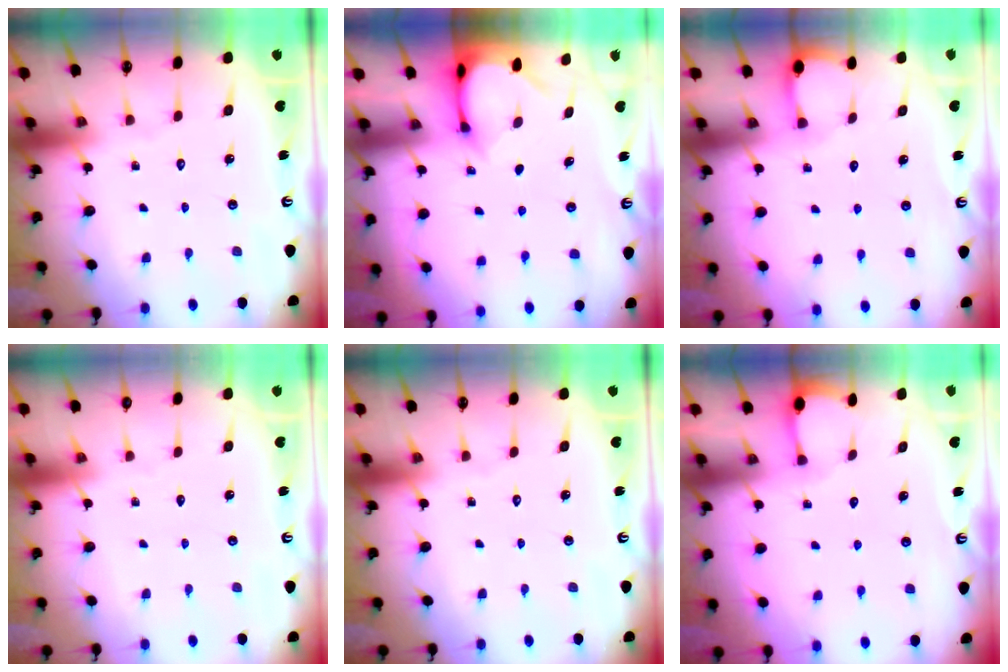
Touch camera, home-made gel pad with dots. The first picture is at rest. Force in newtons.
{"total": 3.2, "press": 3.2, "slide": 0.3}
{"total": 2.5, "press": 2.4, "slide": 0.4}
{"total": 0.0}
{"total": 0.0}
{"total": 1.5, "press": 1.5, "slide": 0.1}